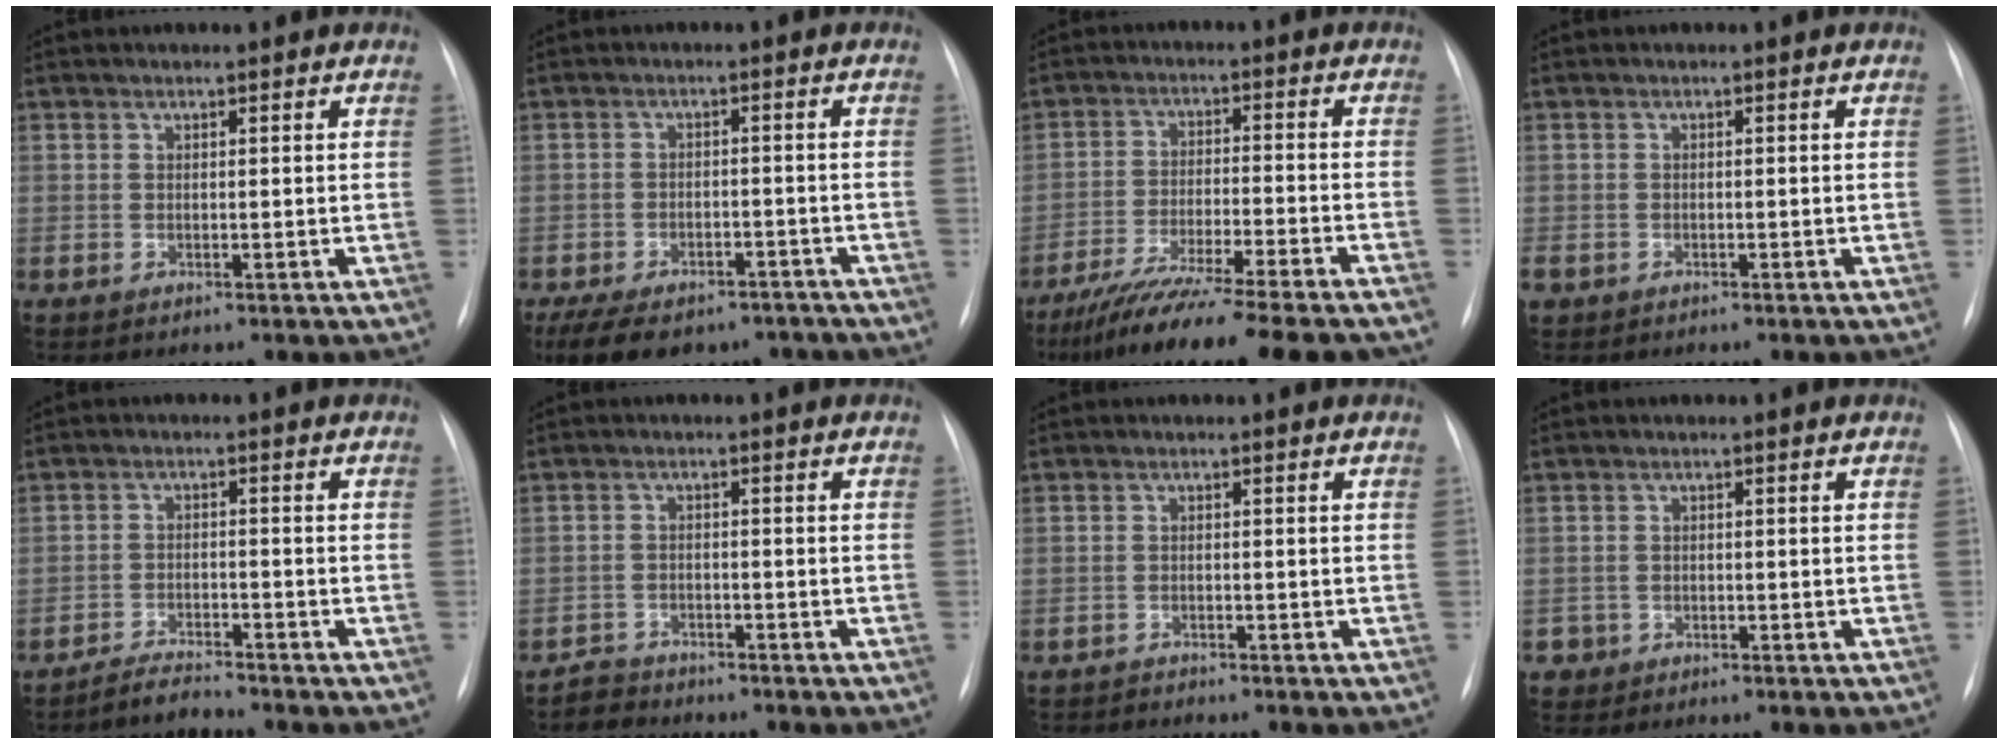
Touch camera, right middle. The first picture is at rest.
{"total": 14.9, "force": [-11.1, 7.6, 6.4], "torque": [-0.130, 0.002, -0.150]}
{"total": 18.6, "force": [-15.5, 0.1, 10.1], "torque": [-0.155, -0.041, -0.246]}
{"total": 2.9, "force": [-1.6, 2.2, 0.9], "torque": [-0.020, -0.001, -0.027]}
{"total": 2.9, "force": [-2.9, -0.2, -0.1], "torque": [0.000, -0.017, -0.051]}
{"total": 3.0, "force": [-2.7, 1.0, -0.8], "torque": [0.014, -0.003, -0.050]}
{"total": 1.3, "force": [-1.2, 0.3, -0.4], "torque": [0.006, -0.002, -0.022]}
{"total": 1.8, "force": [-1.0, 1.5, -0.2], "torque": [0.003, 0.009, -0.019]}